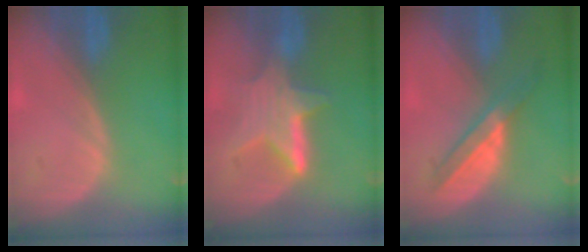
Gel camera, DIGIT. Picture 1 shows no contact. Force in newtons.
{"total": 6.3, "press": 6.3, "slide": 0.5}
{"total": 5.9, "press": 5.4, "slide": 2.4}